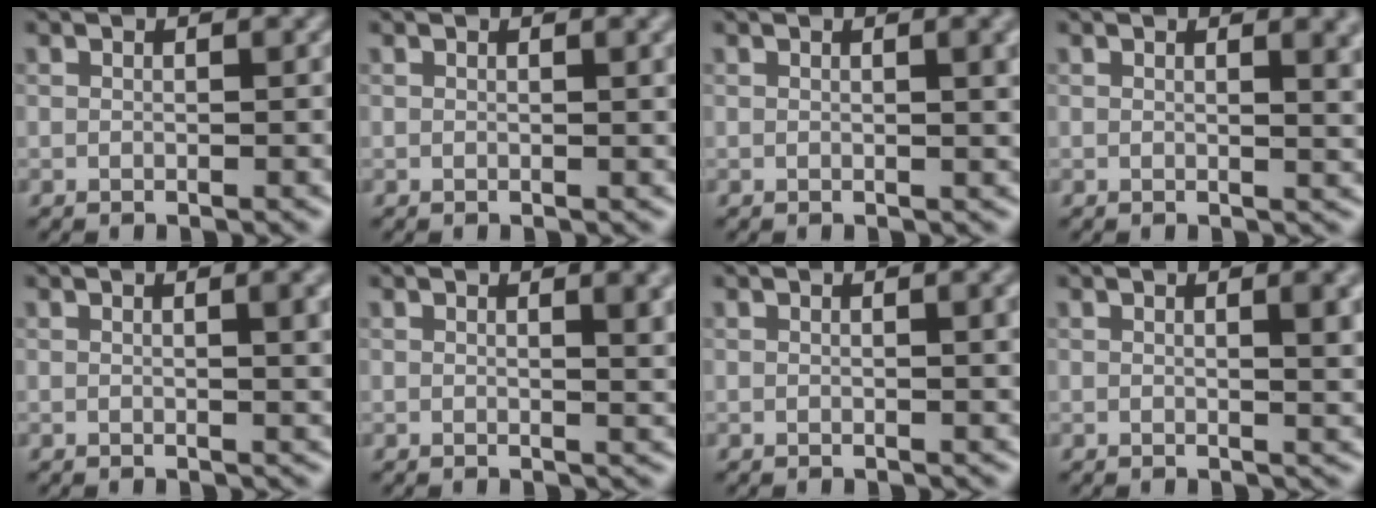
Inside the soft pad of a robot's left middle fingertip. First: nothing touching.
{"total": 1.5, "force": [0.6, 0.5, 1.3], "torque": [-0.012, 0.004, 0.006]}
{"total": 3.2, "force": [0.9, 1.1, 2.9], "torque": [-0.026, 0.007, 0.010]}
{"total": 3.6, "force": [1.4, 1.4, 3.0], "torque": [-0.022, 0.002, 0.016]}
{"total": 3.7, "force": [1.0, 1.3, 3.4], "torque": [-0.032, 0.008, 0.011]}
{"total": 4.0, "force": [1.4, 1.4, 3.4], "torque": [-0.029, 0.004, 0.016]}
{"total": 2.5, "force": [0.7, 0.8, 2.3], "torque": [-0.021, 0.006, 0.007]}
{"total": 4.2, "force": [1.2, 1.4, 3.8], "torque": [-0.035, 0.007, 0.013]}